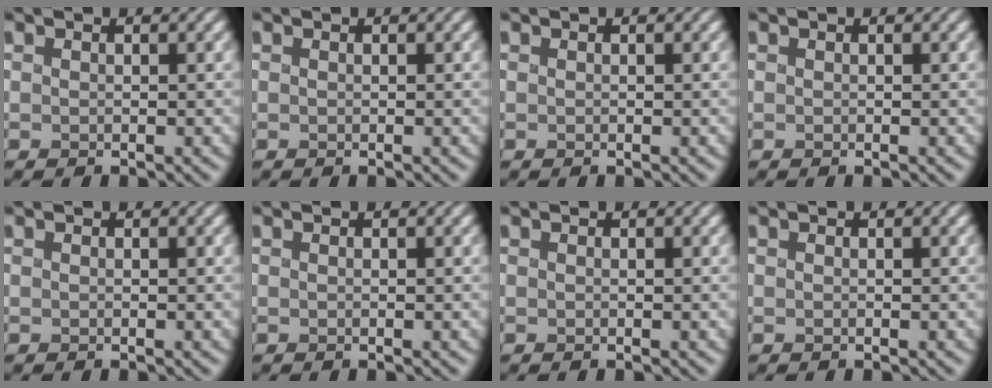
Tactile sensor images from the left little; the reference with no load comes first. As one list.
[{"total": 0.0}, {"total": 0.0}, {"total": 0.0}, {"total": 0.0}, {"total": 0.0}, {"total": 0.0}, {"total": 0.0}]